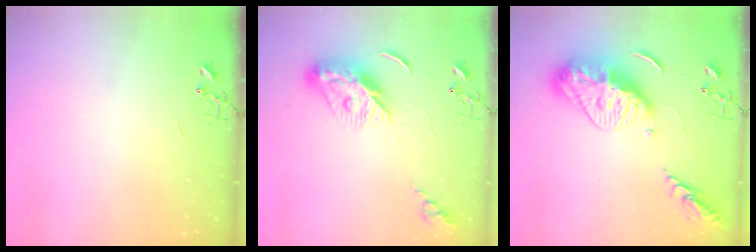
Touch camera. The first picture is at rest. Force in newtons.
{"total": 9.5, "press": 9.5, "slide": 0.5}
{"total": 16.9, "press": 16.8, "slide": 1.6}